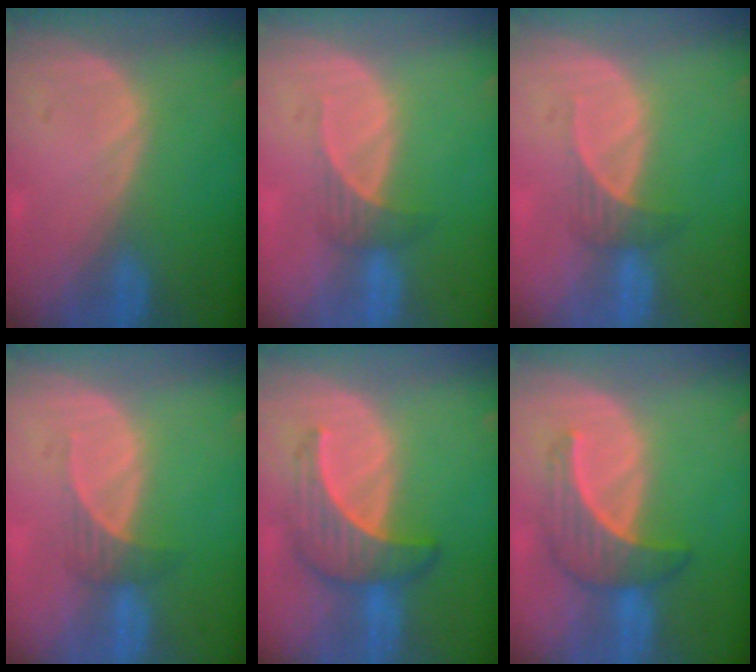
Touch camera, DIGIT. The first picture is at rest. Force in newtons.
{"total": 2.5, "press": 2.3, "slide": 0.9}
{"total": 2.5, "press": 2.3, "slide": 0.9}
{"total": 2.5, "press": 2.3, "slide": 0.9}
{"total": 6.6, "press": 6.4, "slide": 1.7}
{"total": 5.7, "press": 5.6, "slide": 0.9}